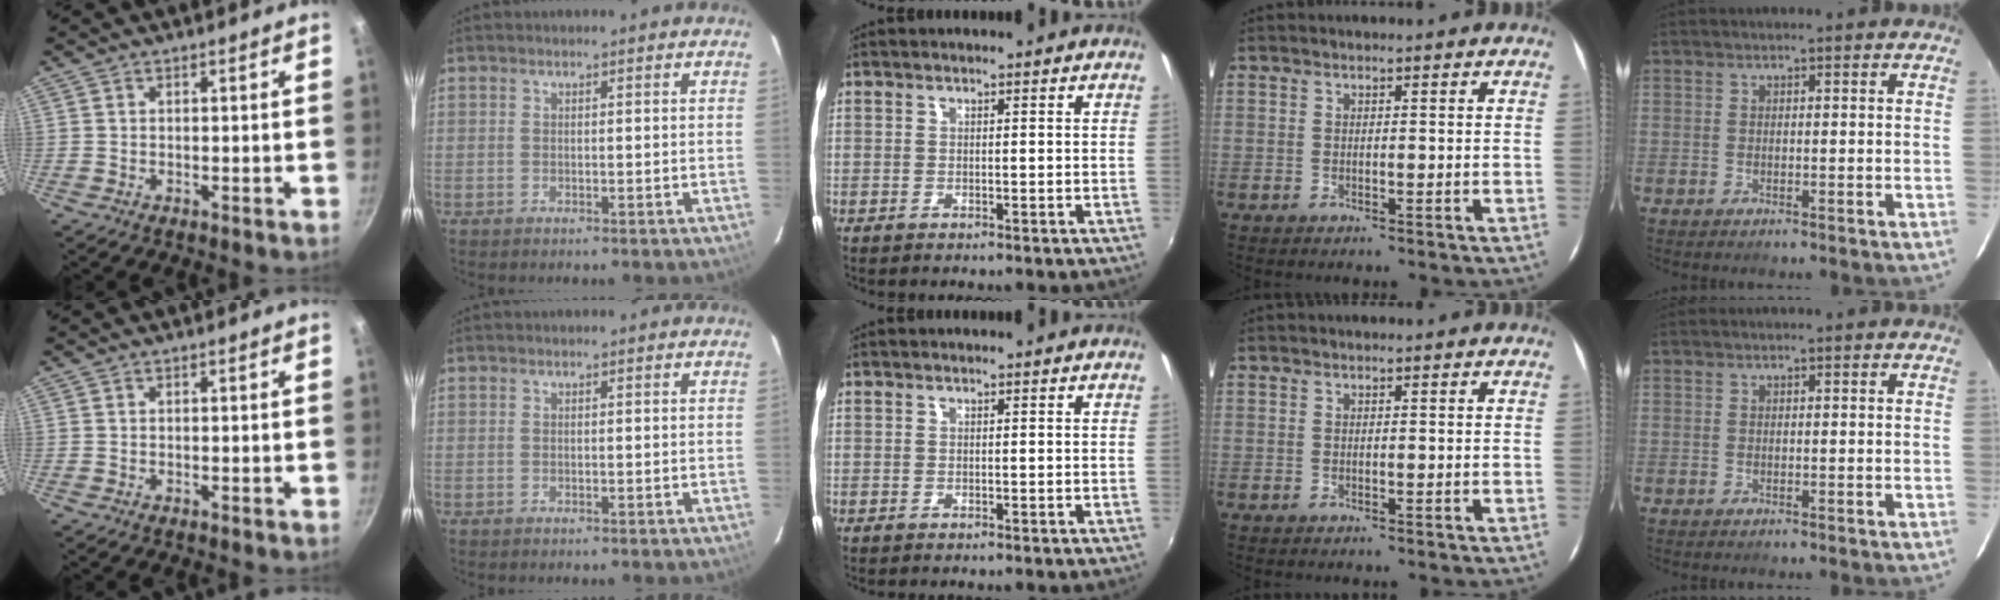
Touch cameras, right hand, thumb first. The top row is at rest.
{}